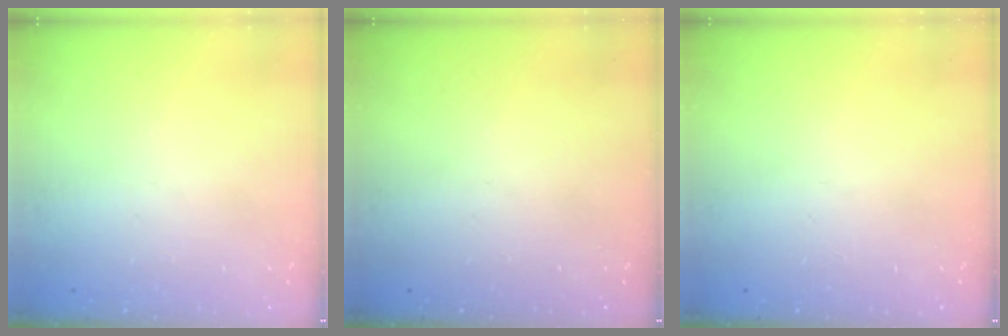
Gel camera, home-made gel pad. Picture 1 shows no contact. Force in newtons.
{"total": 0.0}
{"total": 0.0}